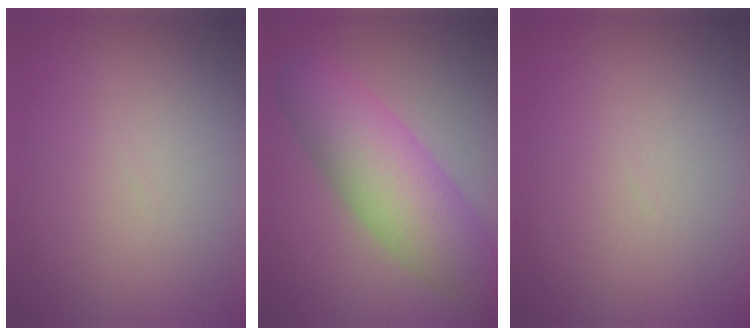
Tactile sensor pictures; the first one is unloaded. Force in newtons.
{"total": 8.0, "press": 8.0, "slide": 0.2}
{"total": 0.0}